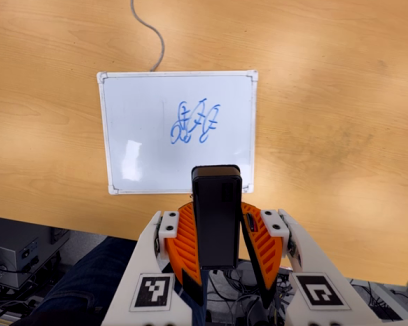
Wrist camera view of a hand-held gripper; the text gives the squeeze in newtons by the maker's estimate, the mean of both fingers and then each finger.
{"total": 6.3, "left": 6.0, "right": 6.6}